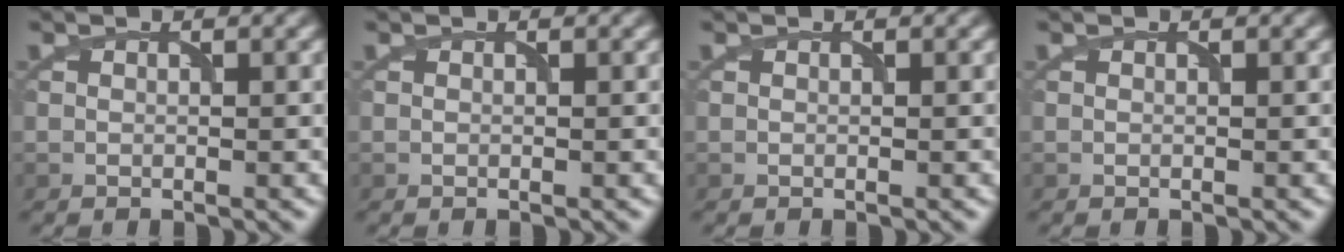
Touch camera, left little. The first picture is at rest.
{"total": 0.0}
{"total": 0.0}
{"total": 0.0}